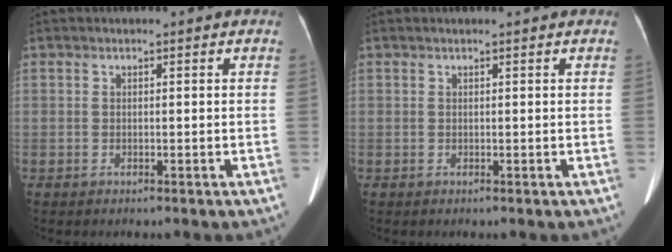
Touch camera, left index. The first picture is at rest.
{"total": 1.3, "force": [1.2, 0.0, 0.6], "torque": [-0.009, 0.016, 0.019]}